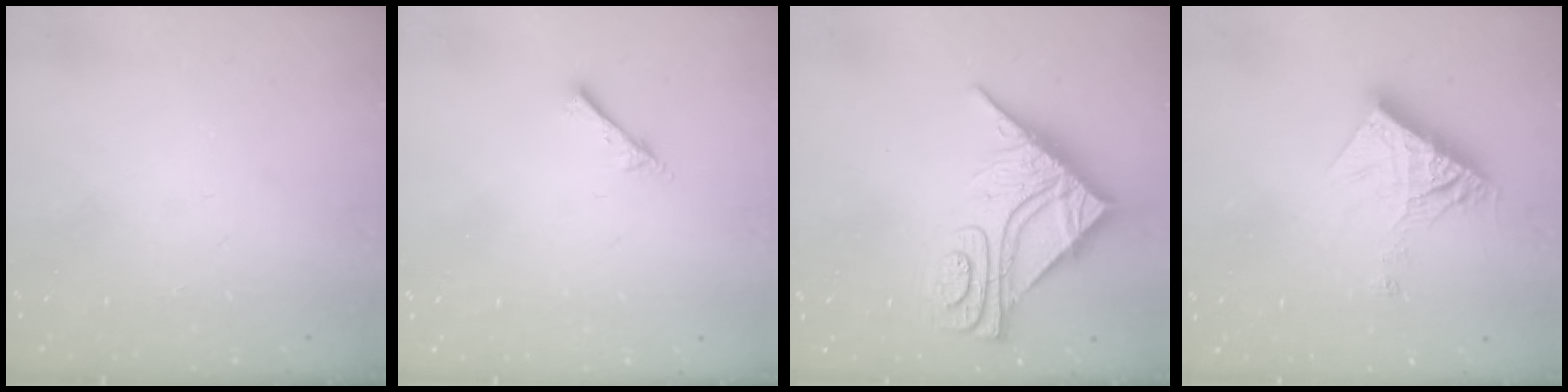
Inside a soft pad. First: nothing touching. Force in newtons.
{"total": 2.4, "press": 2.4, "slide": 0.2}
{"total": 11.7, "press": 11.7, "slide": 1.1}
{"total": 12.4, "press": 12.3, "slide": 1.0}